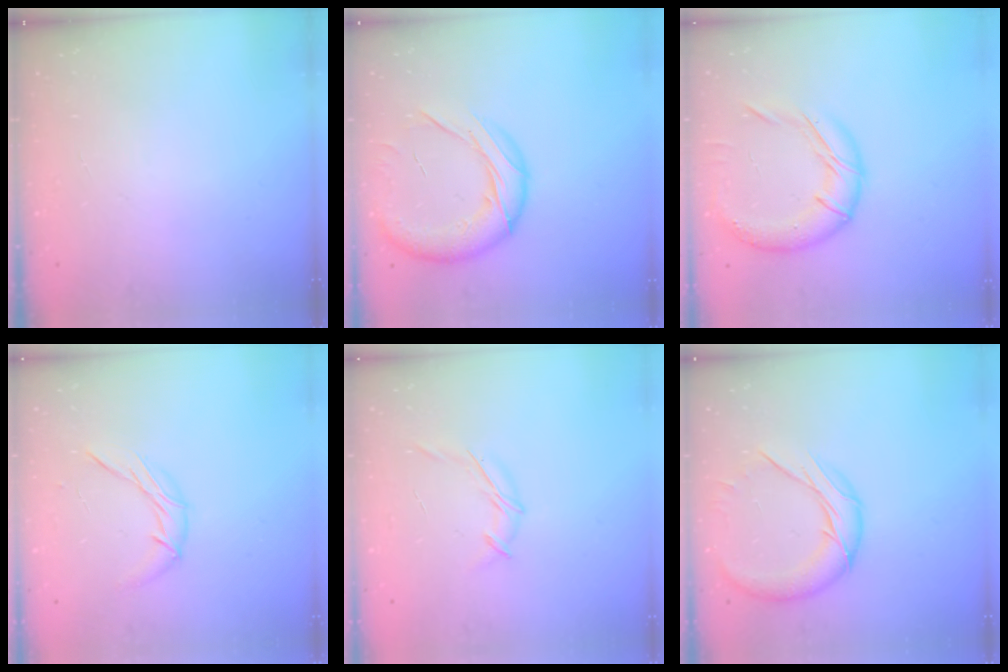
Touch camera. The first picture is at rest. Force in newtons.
{"total": 18.1, "press": 17.9, "slide": 2.8}
{"total": 15.8, "press": 15.7, "slide": 1.7}
{"total": 6.8, "press": 6.8, "slide": 0.7}
{"total": 6.8, "press": 6.7, "slide": 0.9}
{"total": 13.3, "press": 13.2, "slide": 1.0}